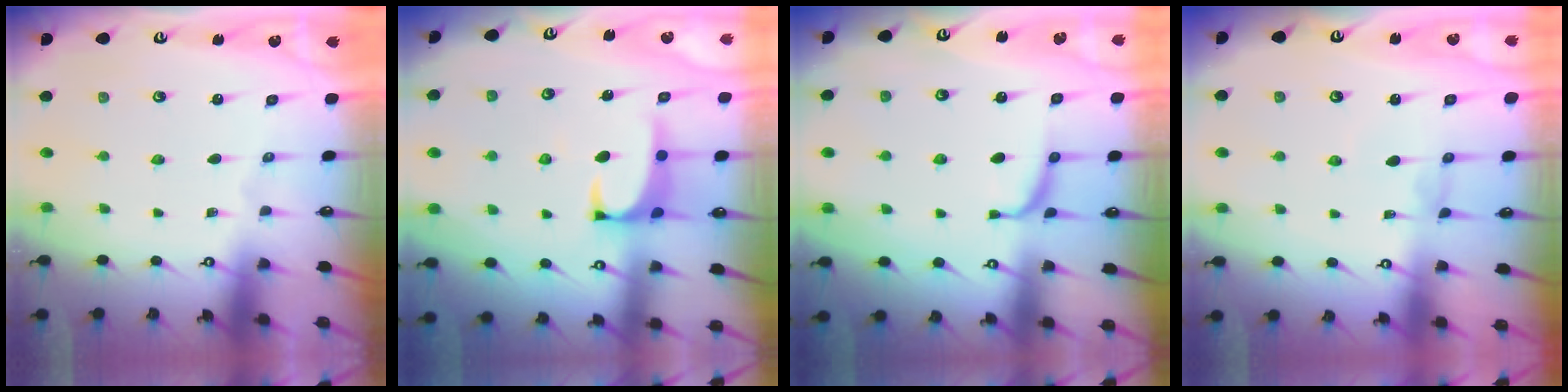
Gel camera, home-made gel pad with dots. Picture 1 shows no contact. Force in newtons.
{"total": 1.2, "press": 1.1, "slide": 0.5}
{"total": 1.4, "press": 1.4, "slide": 0.3}
{"total": 0.8, "press": 0.6, "slide": 0.5}